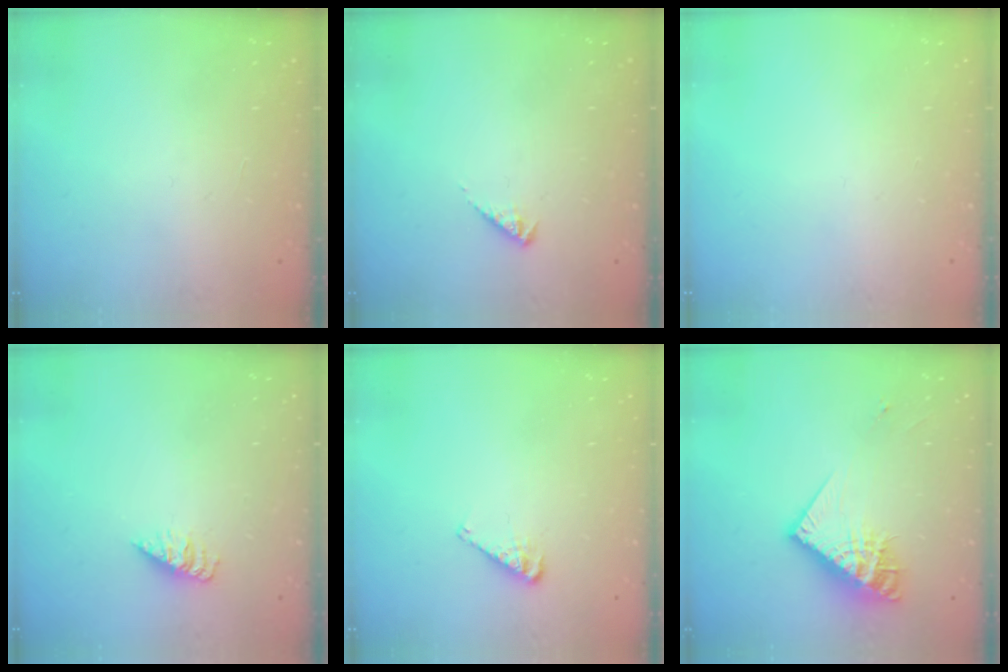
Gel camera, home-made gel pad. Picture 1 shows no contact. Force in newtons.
{"total": 2.9, "press": 2.9, "slide": 0.5}
{"total": 0.0}
{"total": 2.0, "press": 2.0, "slide": 0.3}
{"total": 5.1, "press": 5.0, "slide": 0.4}
{"total": 13.8, "press": 13.7, "slide": 1.0}